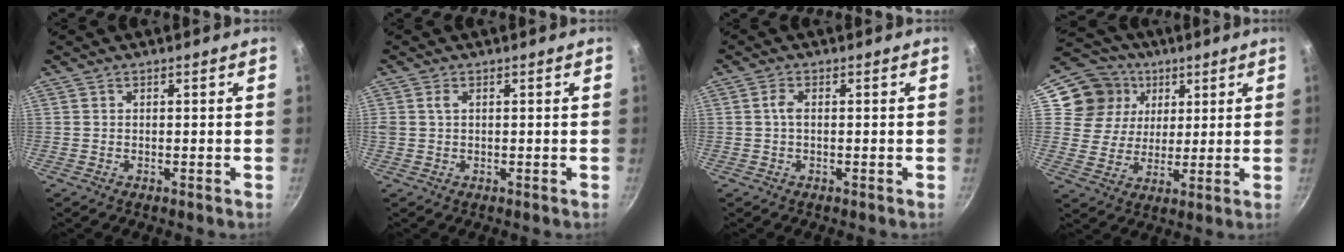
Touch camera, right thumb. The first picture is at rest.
{"total": 1.4, "force": [0.3, 0.9, 1.0], "torque": [-0.016, 0.001, 0.005]}
{"total": 1.7, "force": [-0.1, 0.8, 1.5], "torque": [-0.037, 0.006, -0.003]}
{"total": 13.0, "force": [5.0, 11.2, 4.1], "torque": [-0.045, -0.008, 0.080]}